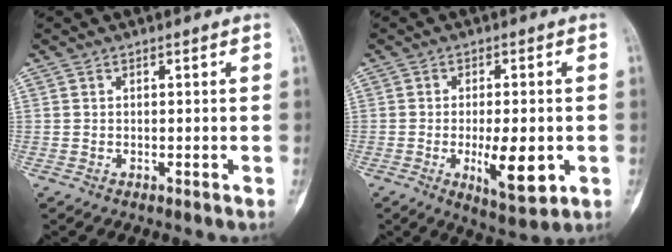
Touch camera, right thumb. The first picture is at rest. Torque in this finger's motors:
{"motor_torque": [-0.05, 0.85, -0.27, 0.01, 0.04]}